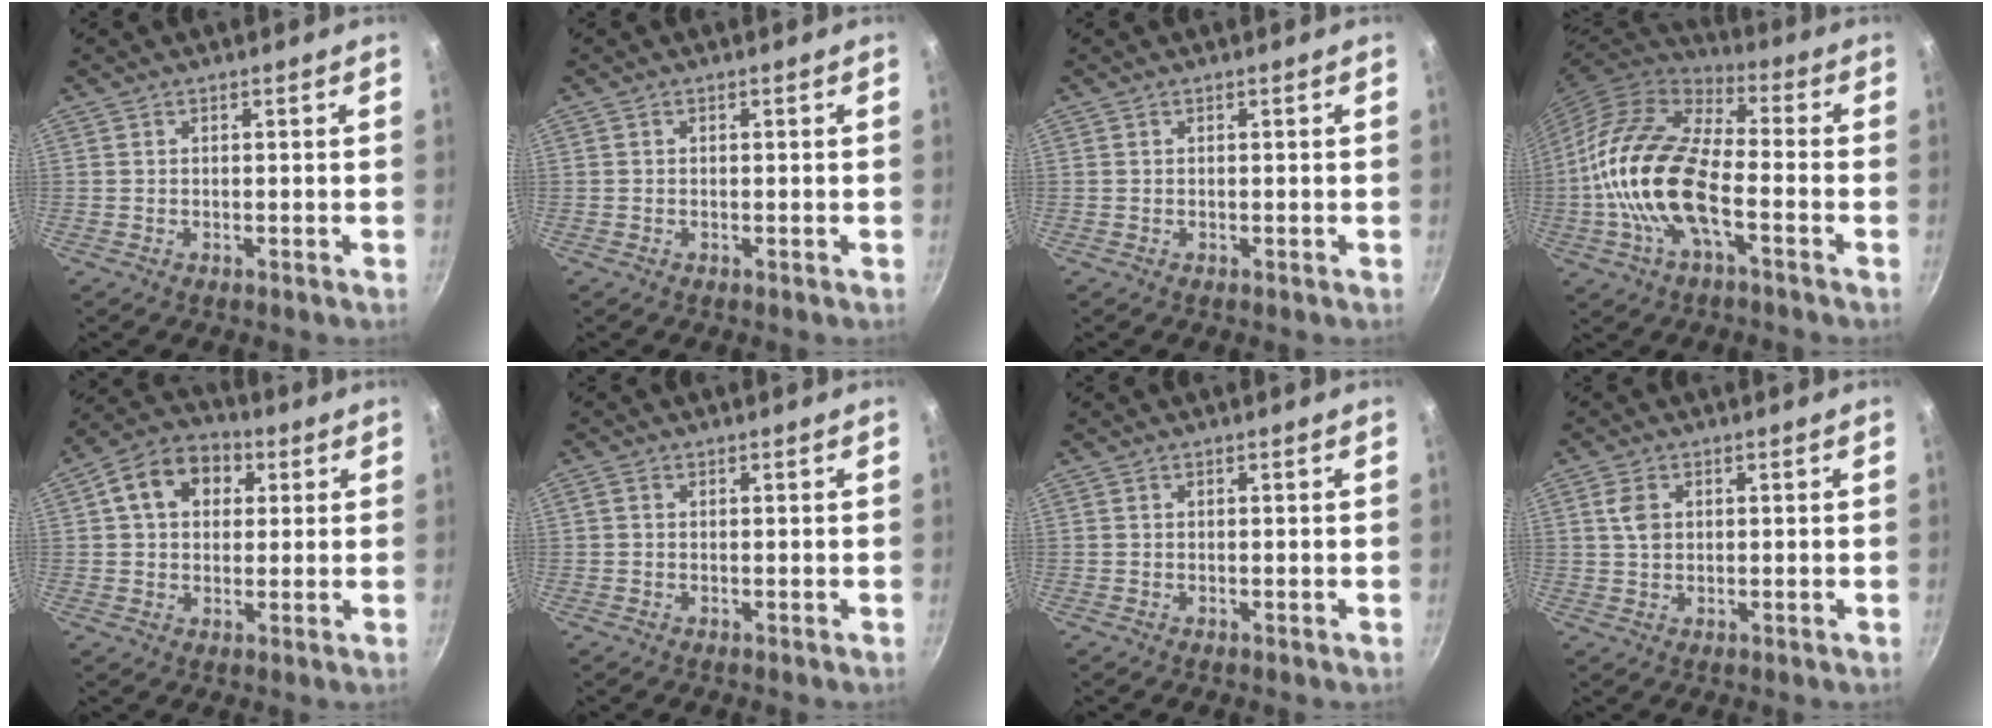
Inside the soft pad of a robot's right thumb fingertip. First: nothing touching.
{"total": 0.0}
{"total": 0.0}
{"total": 19.0, "force": [-4.5, 8.8, 16.2], "torque": [-0.305, 0.033, -0.099]}
{"total": 11.4, "force": [3.3, 8.6, 6.8], "torque": [-0.088, 0.018, 0.035]}
{"total": 0.9, "force": [0.1, 0.7, 0.5], "torque": [-0.009, 0.005, 0.001]}
{"total": 0.0}
{"total": 3.5, "force": [0.9, 2.4, 2.4], "torque": [-0.043, 0.002, 0.015]}